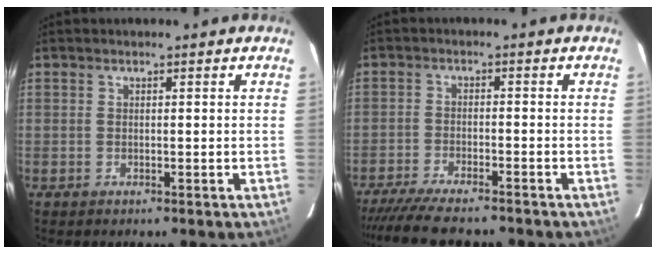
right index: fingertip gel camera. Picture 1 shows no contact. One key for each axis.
{"total": 12.2, "fx": -10.8, "fy": 1.7, "fz": 5.4, "tx": -0.121, "ty": -0.027, "tz": -0.178}